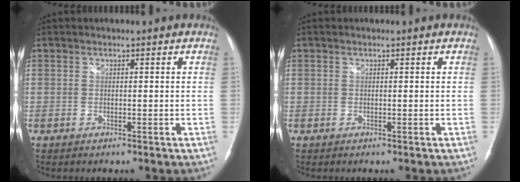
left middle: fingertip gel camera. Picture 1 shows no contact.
{"total": 0.0}